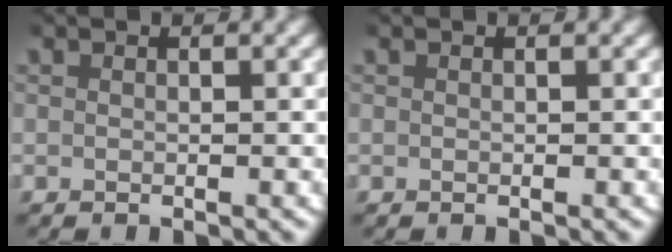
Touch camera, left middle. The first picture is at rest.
{"total": 0.0}